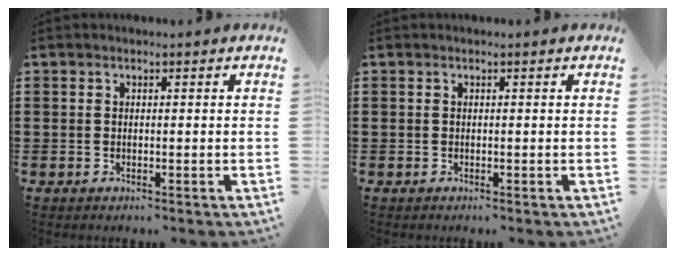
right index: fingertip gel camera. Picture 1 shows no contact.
{"total": 0.0}